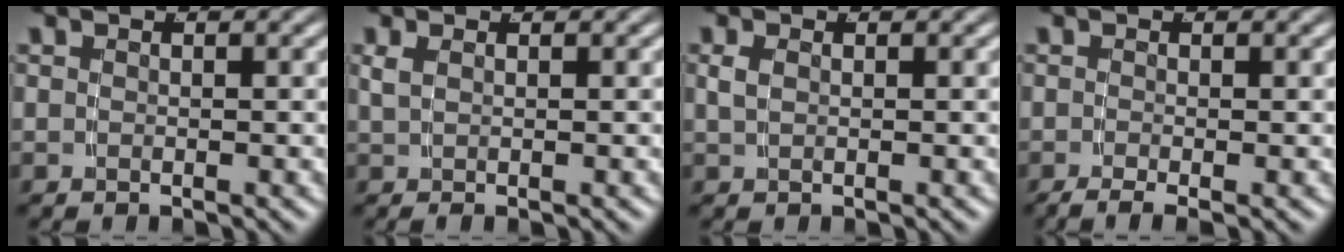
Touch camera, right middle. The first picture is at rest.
{"total": 0.8, "force": [0.2, 0.1, 0.8], "torque": [-0.017, 0.000, 0.012]}
{"total": 0.8, "force": [0.3, 0.3, 0.7], "torque": [-0.014, 0.002, 0.010]}
{"total": 2.1, "force": [-1.7, 0.1, 1.2], "torque": [-0.017, -0.007, -0.026]}